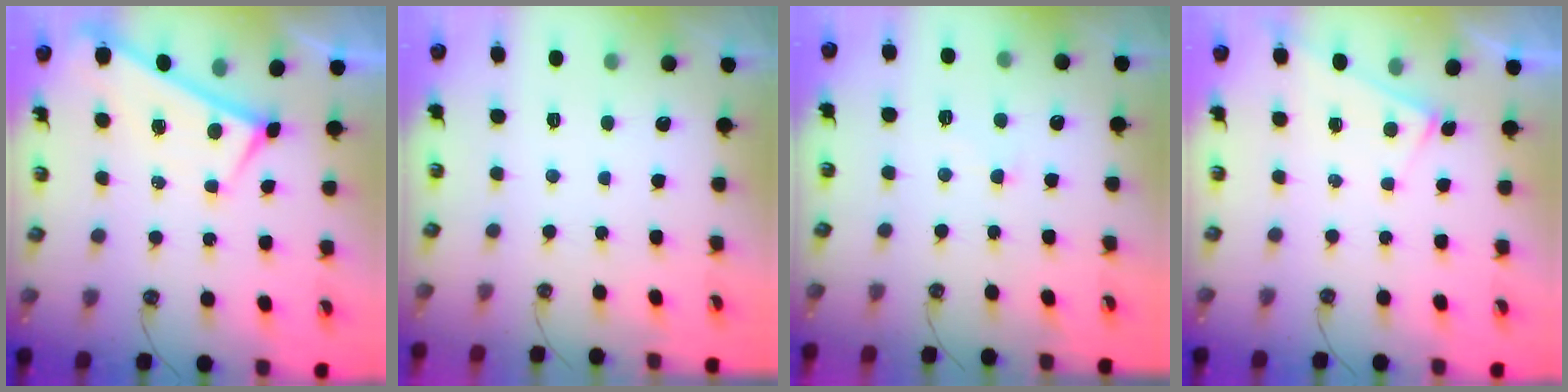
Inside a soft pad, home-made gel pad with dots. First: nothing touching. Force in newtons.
{"total": 0.0}
{"total": 3.4, "press": 3.4, "slide": 0.4}
{"total": 2.6, "press": 2.6, "slide": 0.2}